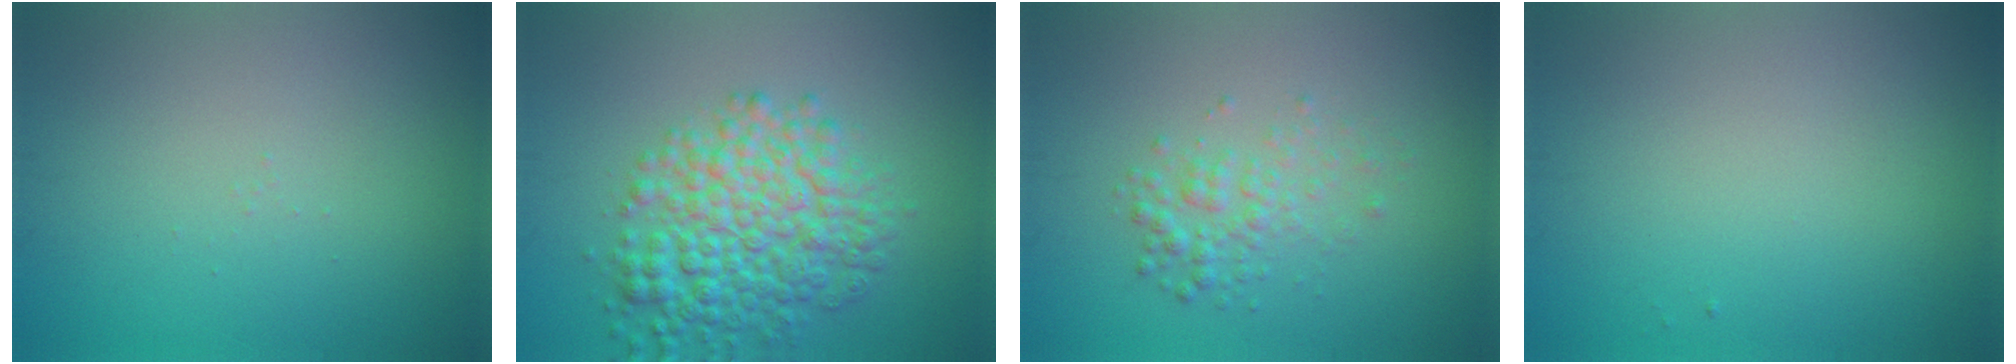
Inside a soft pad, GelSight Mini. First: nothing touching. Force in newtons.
{"total": 7.3, "press": 7.3, "slide": 0.1}
{"total": 2.3, "press": 2.3, "slide": 0.1}
{"total": 0.0}